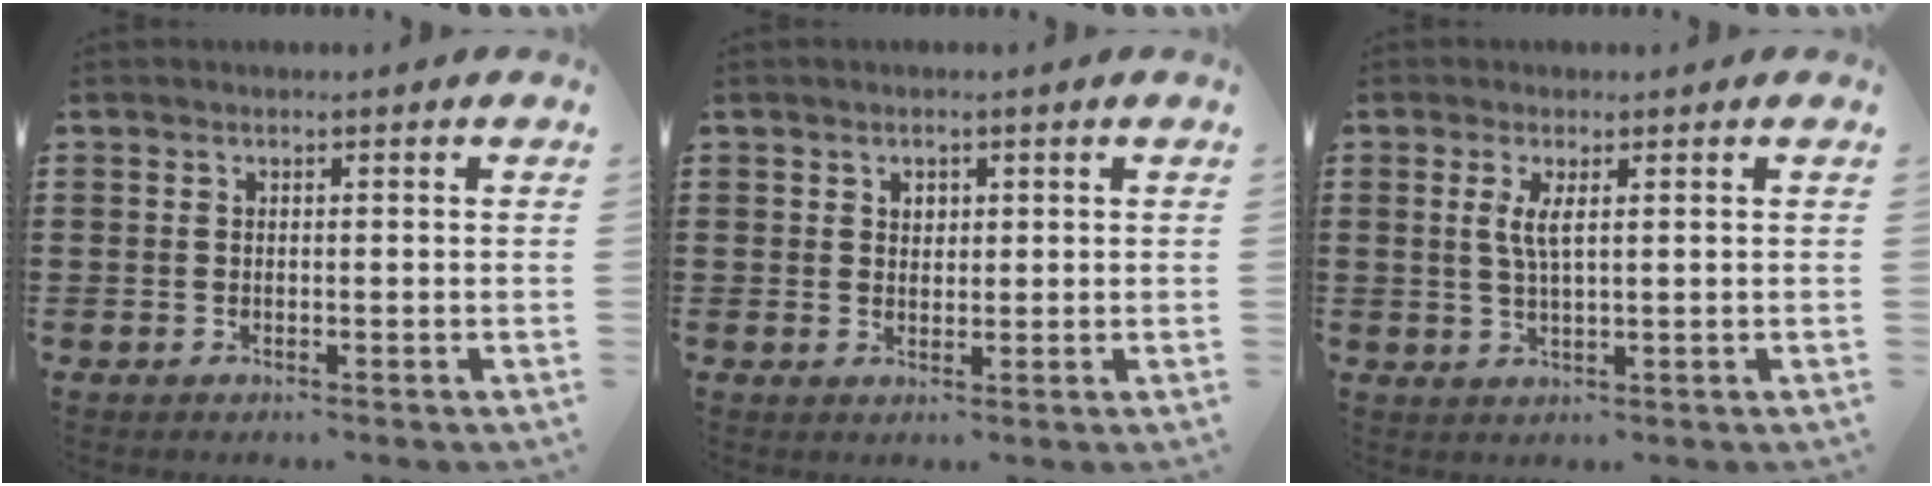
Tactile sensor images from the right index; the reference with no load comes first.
{"total": 1.5, "force": [0.9, 1.1, 0.5], "torque": [-0.013, 0.006, 0.016]}
{"total": 3.0, "force": [0.8, 0.5, 2.8], "torque": [-0.059, 0.001, 0.012]}